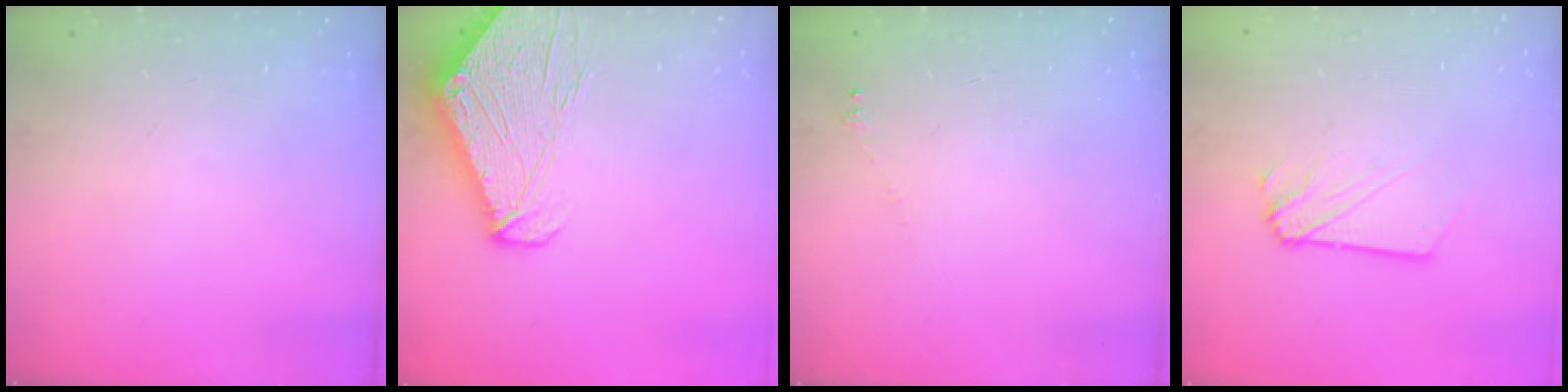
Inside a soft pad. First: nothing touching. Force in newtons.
{"total": 10.2, "press": 10.1, "slide": 1.3}
{"total": 1.7, "press": 1.6, "slide": 0.2}
{"total": 3.7, "press": 3.6, "slide": 0.6}